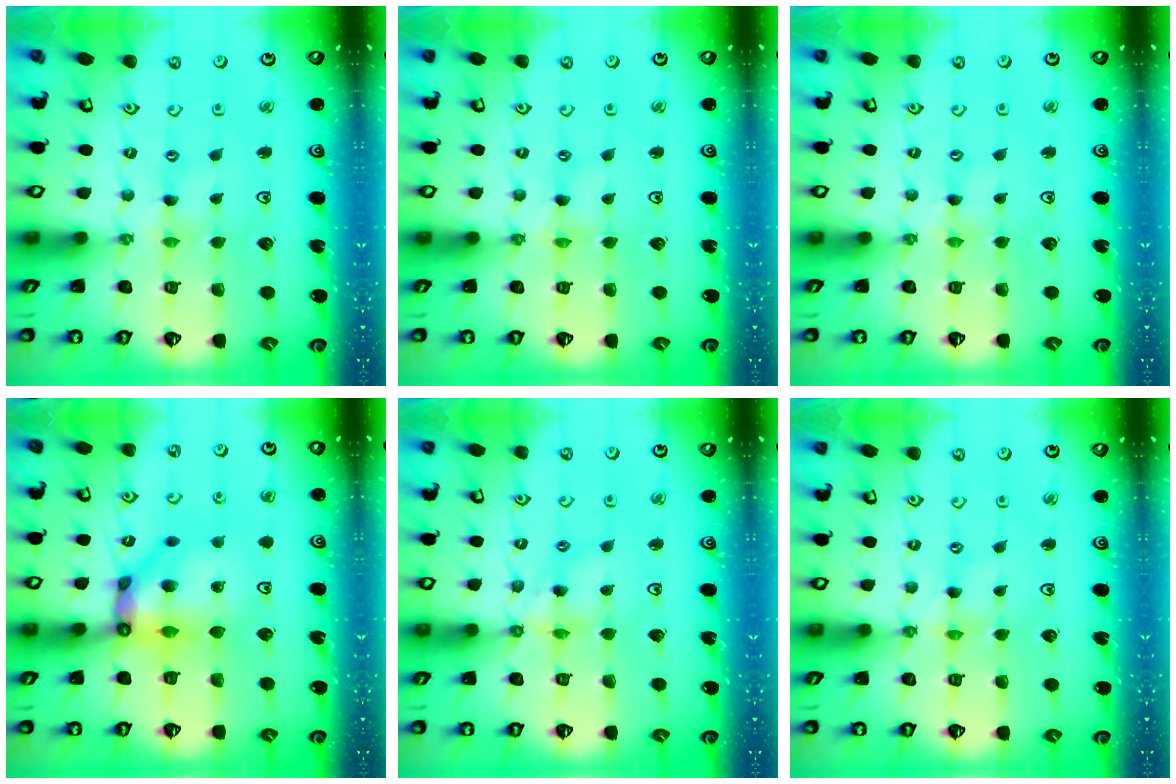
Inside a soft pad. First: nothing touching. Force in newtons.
{"total": 0.5, "press": 0.5, "slide": 0.2}
{"total": 2.1, "press": 2.1, "slide": 0.3}
{"total": 11.4, "press": 11.2, "slide": 1.7}
{"total": 7.9, "press": 7.9, "slide": 0.6}
{"total": 1.1, "press": 1.1, "slide": 0.2}